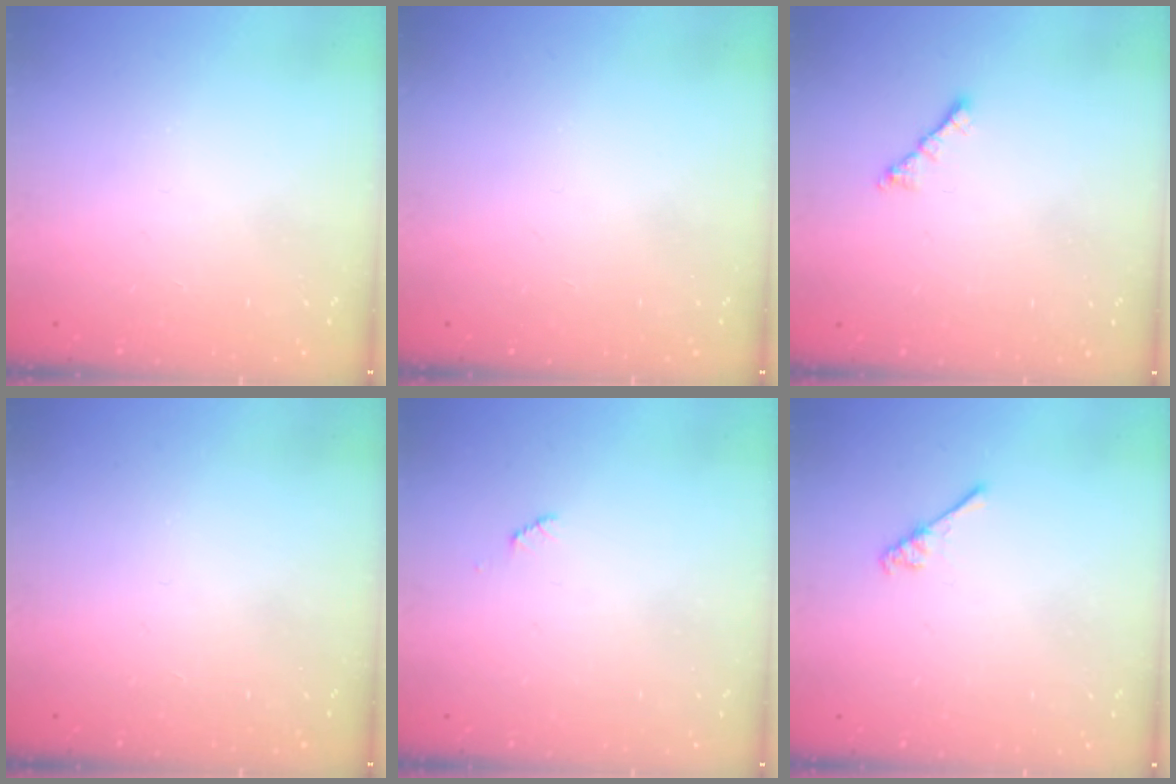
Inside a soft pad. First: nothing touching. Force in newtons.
{"total": 0.0}
{"total": 1.8, "press": 1.8, "slide": 0.5}
{"total": 0.0}
{"total": 2.5, "press": 2.5, "slide": 0.4}
{"total": 2.6, "press": 2.6, "slide": 0.3}